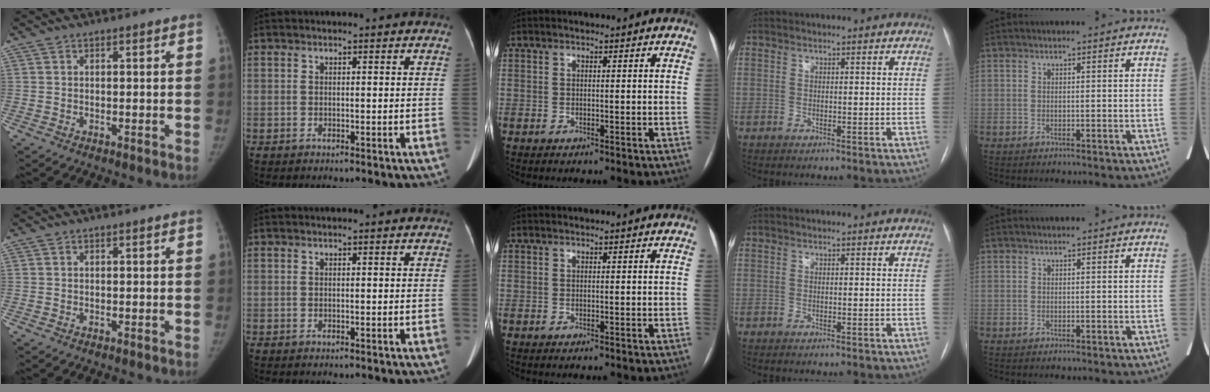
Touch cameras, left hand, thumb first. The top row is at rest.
{}